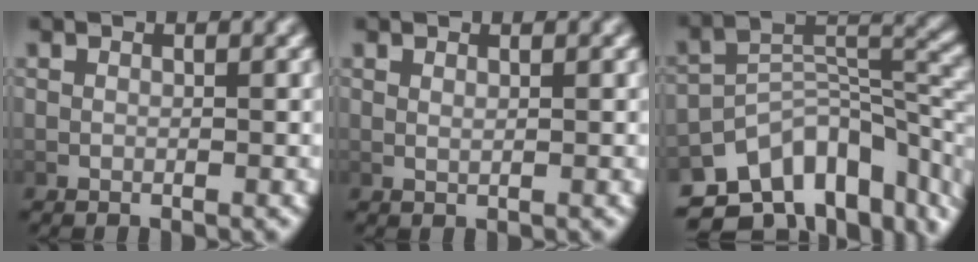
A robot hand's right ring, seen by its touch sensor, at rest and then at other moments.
{"total": 0.6, "force": [0.5, -0.2, 0.3], "torque": [-0.004, -0.004, 0.015]}
{"total": 14.0, "force": [-6.7, 8.9, 8.5], "torque": [-0.128, -0.022, -0.103]}